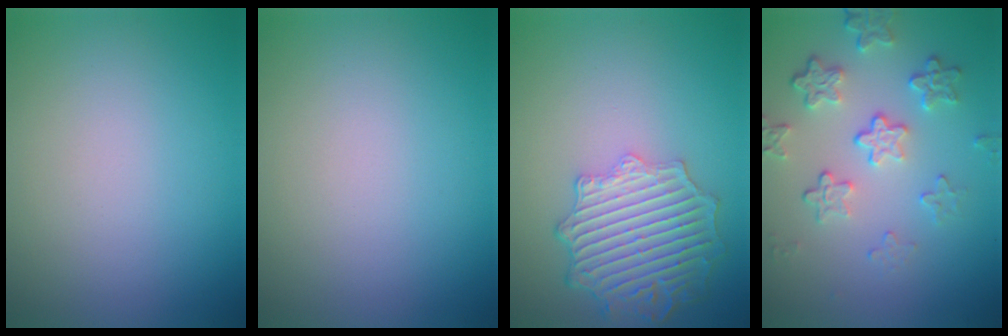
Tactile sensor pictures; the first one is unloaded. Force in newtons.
{"total": 0.0}
{"total": 6.2, "press": 5.0, "slide": 3.7}
{"total": 4.4, "press": 3.2, "slide": 3.0}